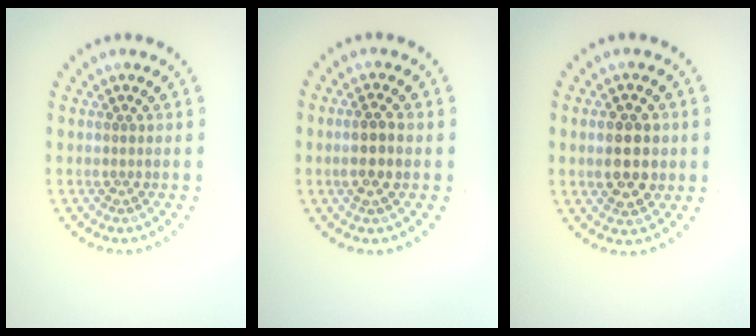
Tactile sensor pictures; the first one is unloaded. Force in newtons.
{"total": 2.1, "press": 2.0, "slide": 0.7}
{"total": 4.5, "press": 4.5, "slide": 0.2}